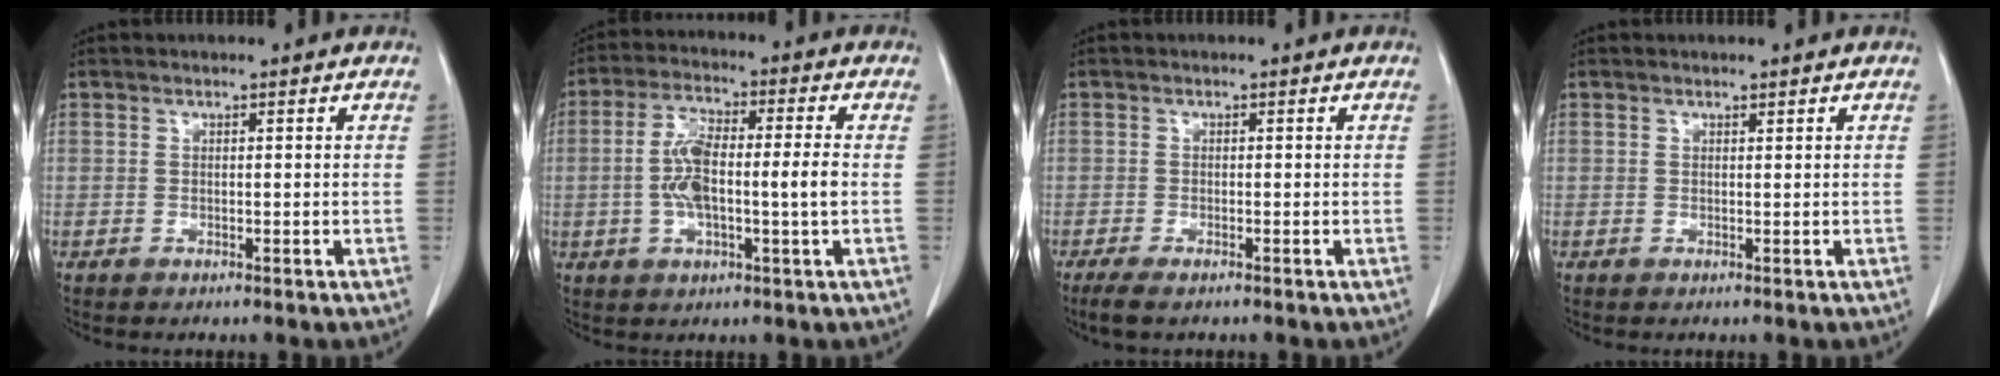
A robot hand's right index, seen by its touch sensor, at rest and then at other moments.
{"total": 9.6, "force": [-0.6, 1.8, 9.4], "torque": [-0.185, 0.014, -0.014]}
{"total": 3.0, "force": [-2.2, 0.8, 1.9], "torque": [-0.037, -0.009, -0.034]}
{"total": 0.0}